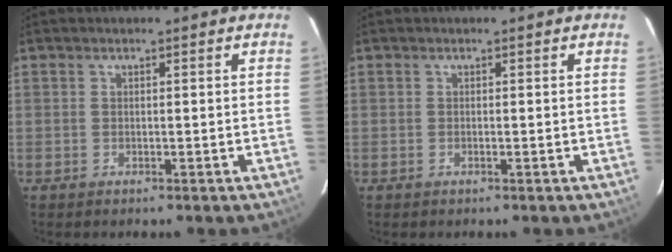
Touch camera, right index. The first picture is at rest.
{"total": 0.0}